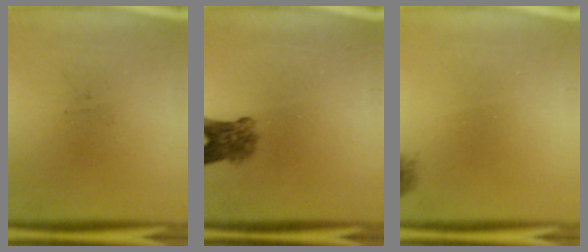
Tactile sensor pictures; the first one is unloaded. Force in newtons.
{"total": 4.1}
{"total": 0.9}